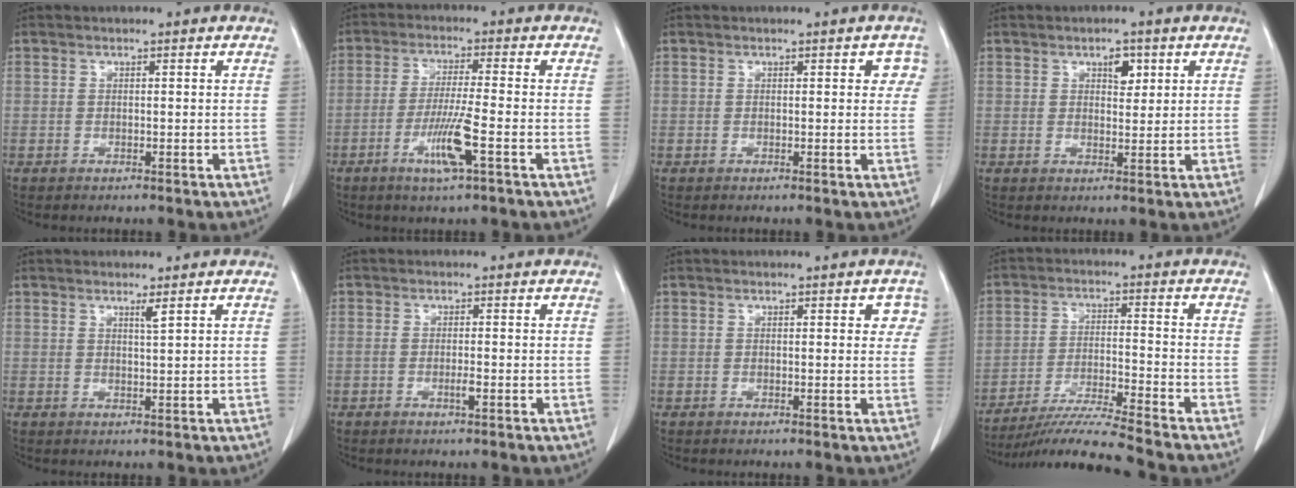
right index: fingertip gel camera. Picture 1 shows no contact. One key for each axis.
{"total": 7.0, "fx": -2.8, "fy": -0.3, "fz": 6.4, "tx": -0.124, "ty": -0.012, "tz": -0.053}
{"total": 2.5, "fx": 0.8, "fy": 1.4, "fz": 1.9, "tx": -0.008, "ty": 0.008, "tz": 0.002}
{"total": 2.9, "fx": 1.5, "fy": 1.5, "fz": 2.0, "tx": -0.028, "ty": 0.000, "tz": 0.023}
{"total": 1.3, "fx": 0.8, "fy": -0.3, "fz": 1.0, "tx": -0.020, "ty": -0.008, "tz": 0.016}
{"total": 1.2, "fx": -0.5, "fy": 0.2, "fz": 1.1, "tx": -0.022, "ty": 0.002, "tz": -0.007}
{"total": 2.5, "fx": 1.0, "fy": 1.5, "fz": 1.8, "tx": -0.004, "ty": 0.006, "tz": 0.004}
{"total": 10.8, "fx": -9.8, "fy": -2.4, "fz": 4.1, "tx": -0.065, "ty": -0.021, "tz": -0.172}